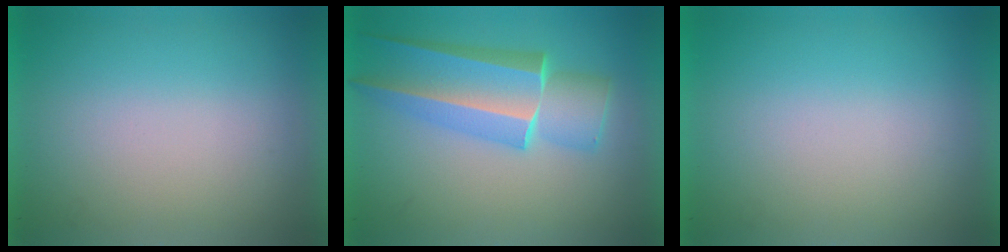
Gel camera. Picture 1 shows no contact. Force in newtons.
{"total": 4.6}
{"total": 0.0}